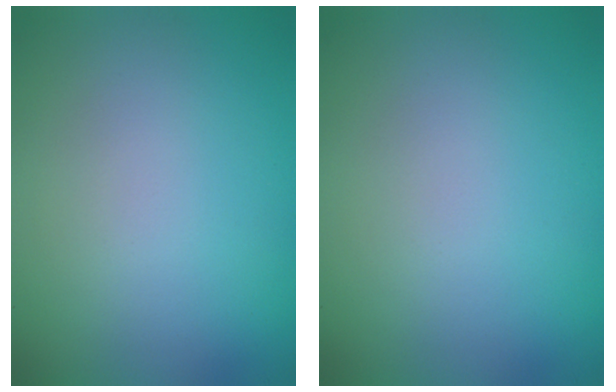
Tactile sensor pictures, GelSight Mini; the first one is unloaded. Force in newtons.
{"total": 0.0}